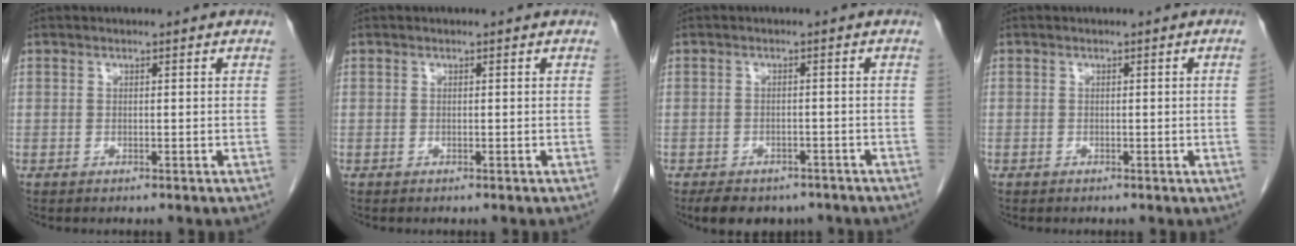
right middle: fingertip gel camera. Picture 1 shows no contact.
{"total": 0.0}
{"total": 7.9, "force": [-6.1, 4.2, 2.8], "torque": [-0.039, 0.001, -0.080]}
{"total": 1.1, "force": [-0.1, -0.5, 0.9], "torque": [-0.001, 0.001, -0.001]}